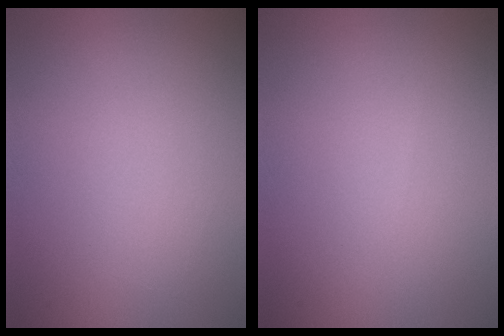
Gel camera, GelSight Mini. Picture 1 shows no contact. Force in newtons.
{"total": 0.0}